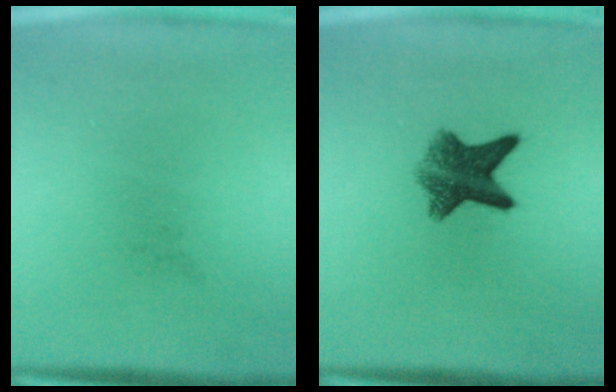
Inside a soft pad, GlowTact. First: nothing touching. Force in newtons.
{"total": 7.4}